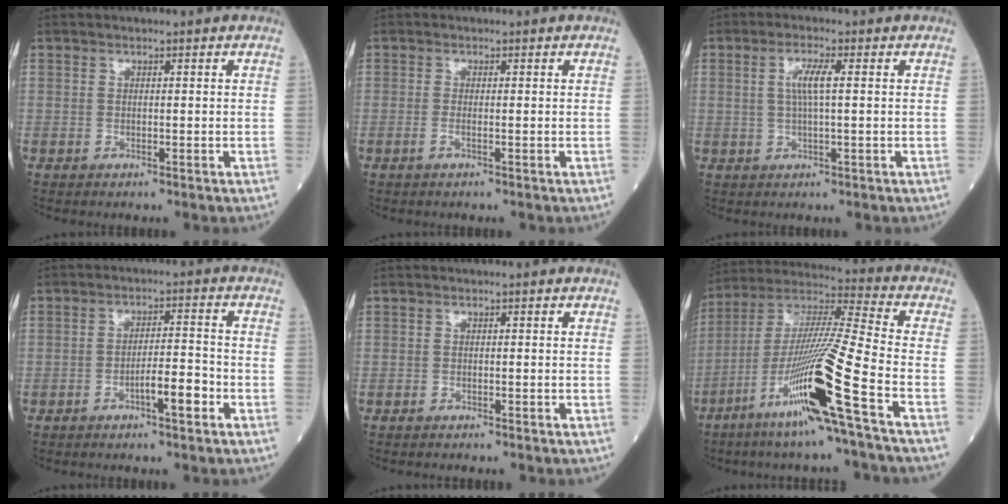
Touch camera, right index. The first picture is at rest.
{"total": 0.9, "force": [-0.4, -0.4, 0.7], "torque": [-0.017, -0.001, -0.008]}
{"total": 3.7, "force": [0.7, 0.2, 3.7], "torque": [-0.074, 0.003, 0.012]}
{"total": 4.6, "force": [-2.3, 0.6, 3.9], "torque": [-0.057, 0.003, -0.041]}
{"total": 0.6, "force": [-0.6, 0.0, 0.1], "torque": [-0.006, -0.002, -0.013]}
{"total": 18.9, "force": [-8.5, -1.9, 16.8], "torque": [-0.347, -0.034, -0.166]}